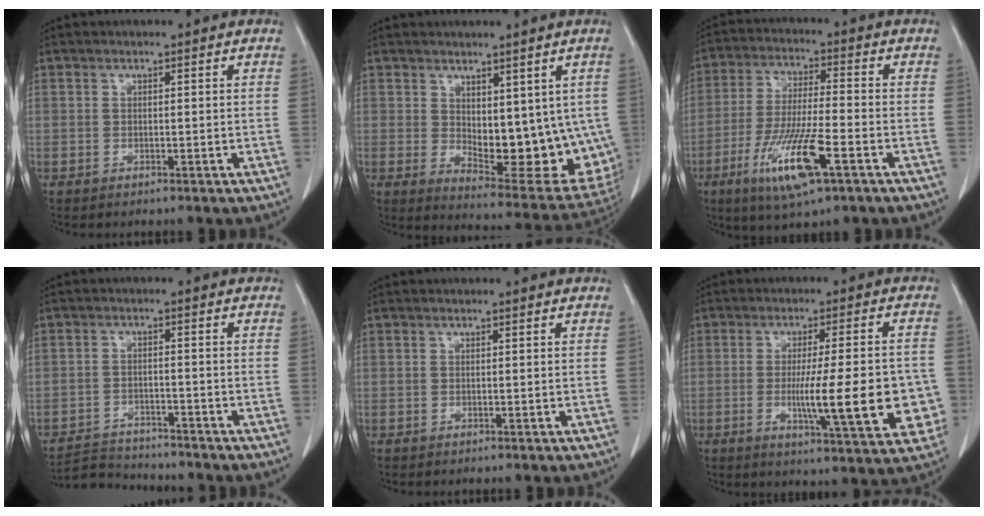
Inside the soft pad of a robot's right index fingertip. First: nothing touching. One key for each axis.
{"total": 14.6, "fx": 0.7, "fy": 6.7, "fz": 13.0, "tx": -0.166, "ty": -0.019, "tz": 0.030}
{"total": 12.7, "fx": -5.8, "fy": 1.6, "fz": 11.2, "tx": -0.223, "ty": -0.024, "tz": -0.104}
{"total": 5.7, "fx": -5.7, "fy": 0.4, "fz": -0.2, "tx": 0.000, "ty": -0.007, "tz": -0.102}
{"total": 0.0}
{"total": 14.7, "fx": -3.0, "fy": 2.2, "fz": 14.2, "tx": -0.184, "ty": -0.001, "tz": -0.035}